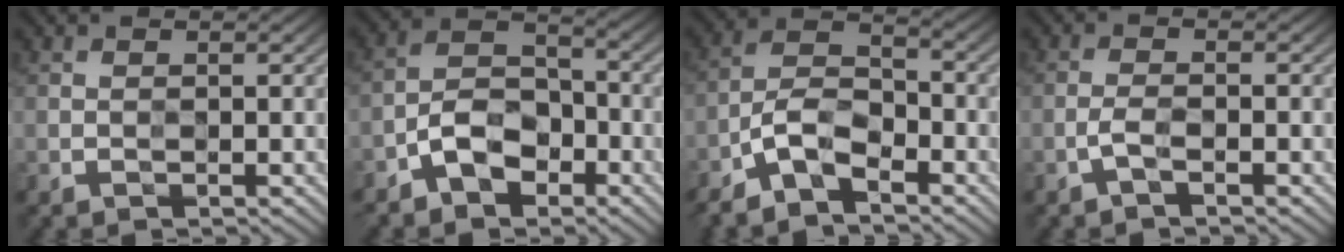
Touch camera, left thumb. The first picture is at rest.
{"total": 6.5, "force": [-3.8, 3.7, 3.7], "torque": [-0.063, 0.008, -0.086]}
{"total": 7.7, "force": [-5.1, 3.0, 4.9], "torque": [-0.094, 0.003, -0.112]}
{"total": 2.0, "force": [-1.2, 0.5, 1.5], "torque": [-0.034, 0.004, -0.028]}